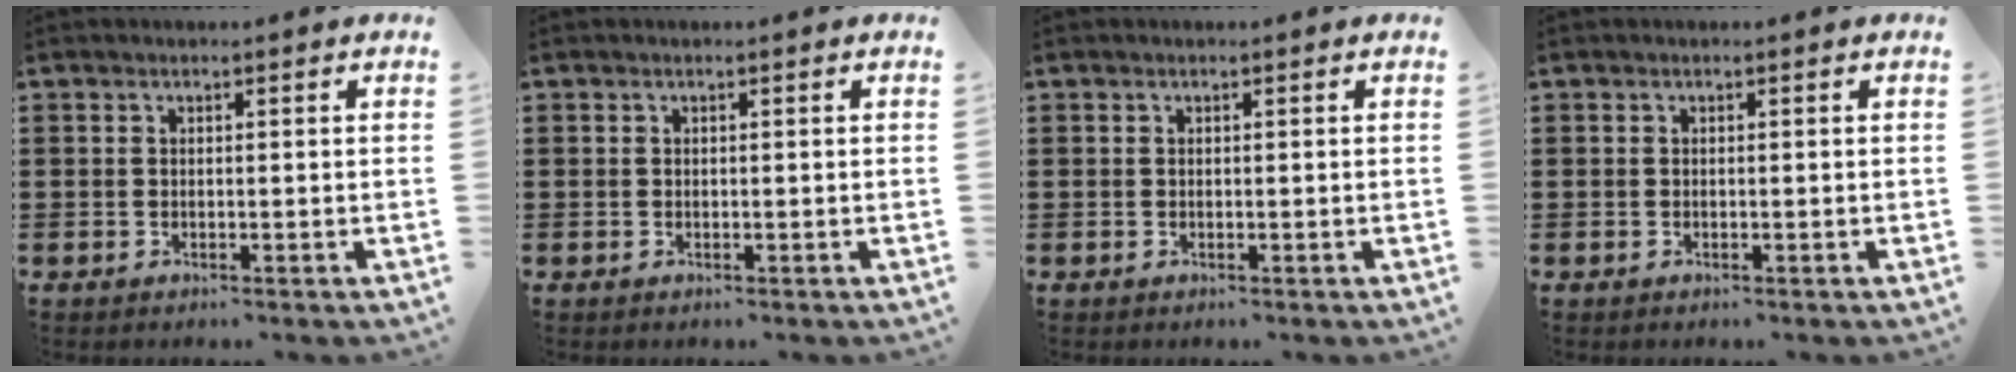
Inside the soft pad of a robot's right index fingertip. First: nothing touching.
{"total": 0.0}
{"total": 0.0}
{"total": 0.0}